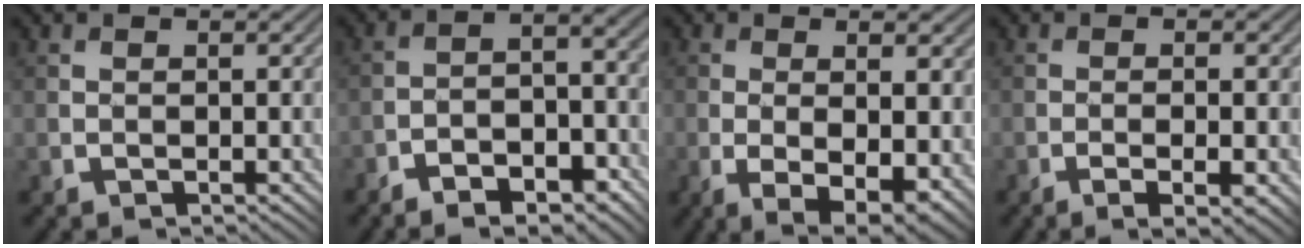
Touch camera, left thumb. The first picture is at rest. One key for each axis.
{"total": 8.2, "fx": -5.1, "fy": 3.0, "fz": 5.6, "tx": -0.084, "ty": 0.002, "tz": -0.087}
{"total": 9.2, "fx": -1.4, "fy": 3.2, "fz": 8.6, "tx": -0.111, "ty": -0.008, "tz": 0.005}
{"total": 4.8, "fx": -1.9, "fy": 0.6, "fz": 4.4, "tx": -0.062, "ty": 0.005, "tz": -0.016}